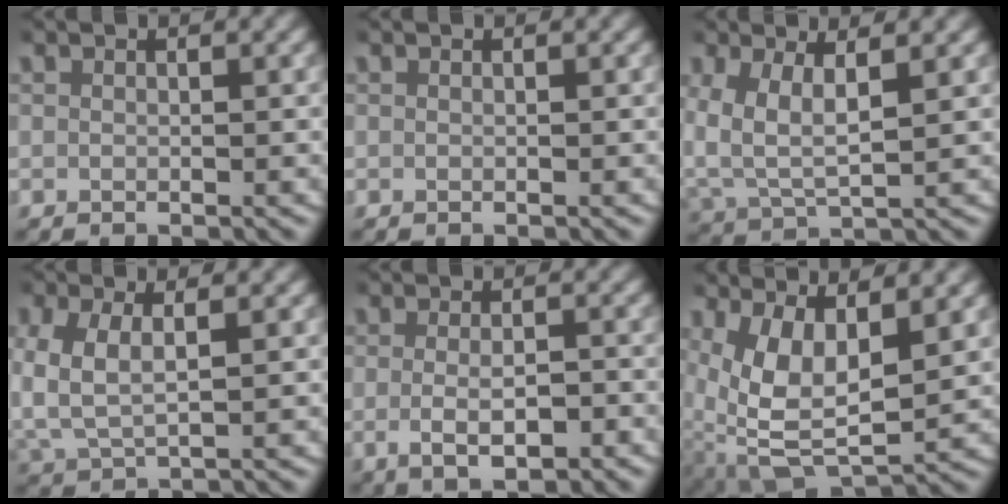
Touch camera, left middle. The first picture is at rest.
{"total": 0.0}
{"total": 5.1, "force": [1.3, 3.4, 3.6], "torque": [-0.089, -0.011, 0.028]}
{"total": 4.0, "force": [0.8, 2.8, 2.8], "torque": [-0.083, -0.007, 0.019]}
{"total": 3.4, "force": [-1.2, 1.2, 2.9], "torque": [-0.053, -0.007, -0.011]}
{"total": 8.5, "force": [-0.3, 5.8, 6.2], "torque": [-0.143, -0.043, 0.013]}